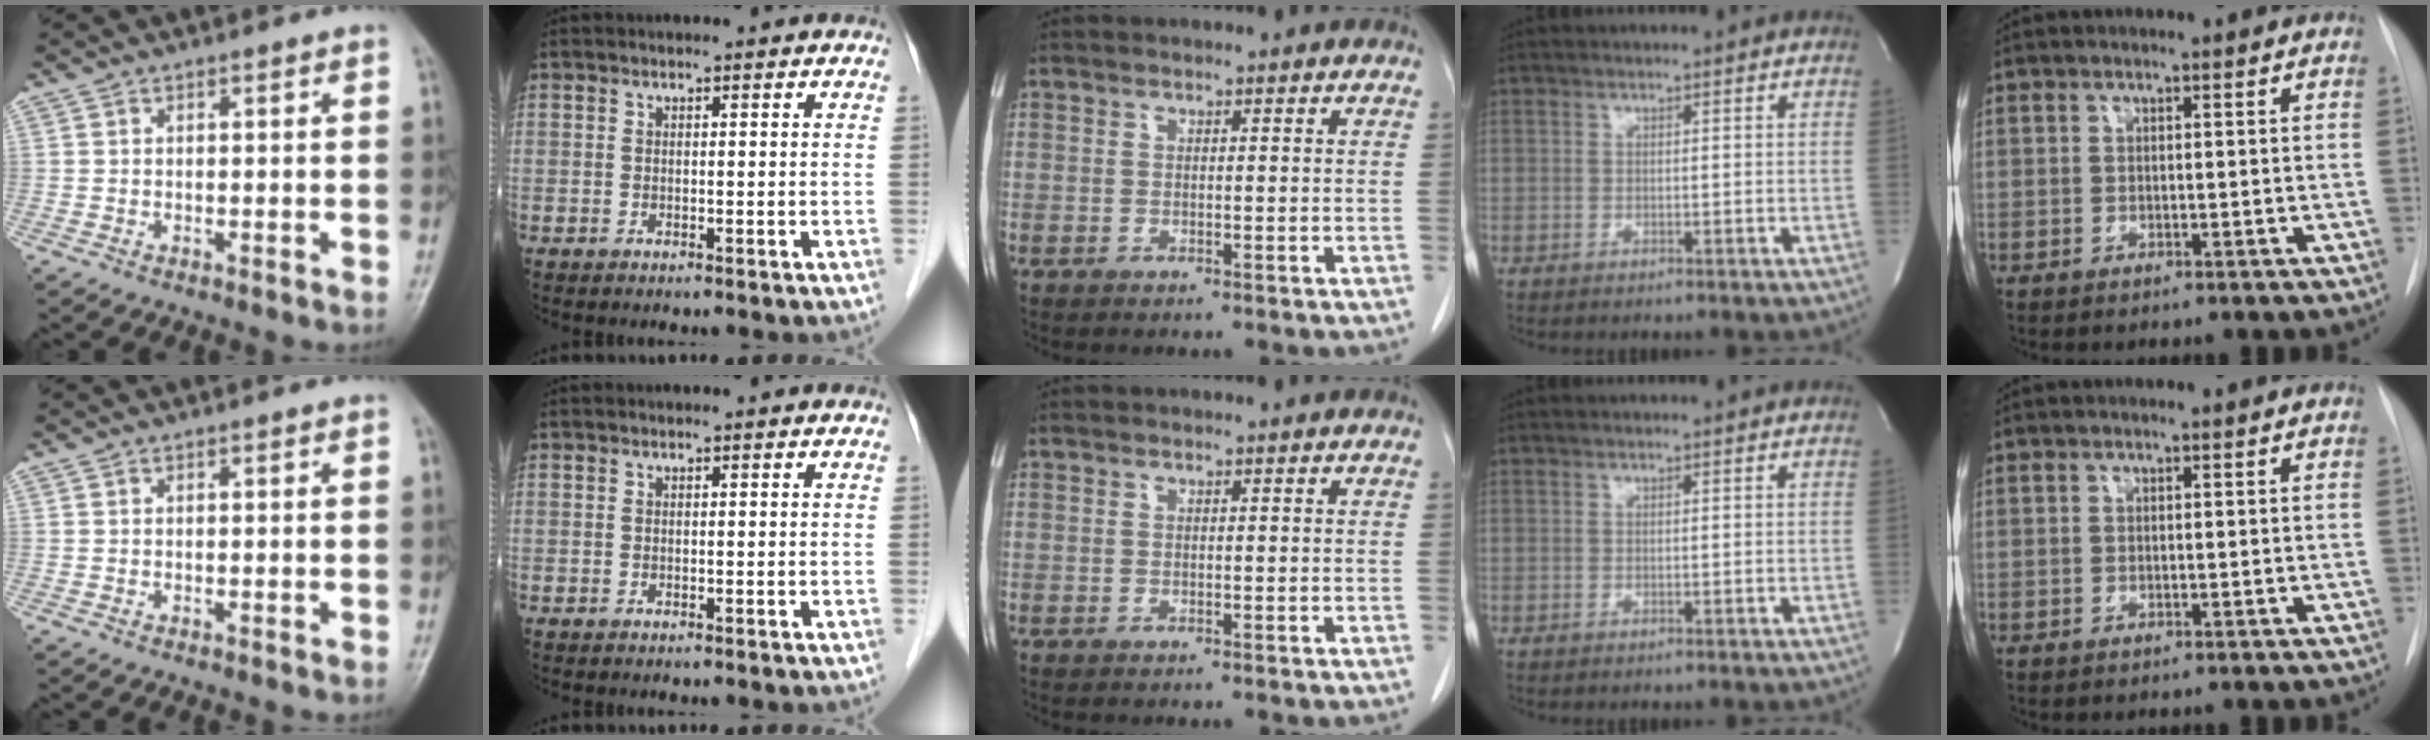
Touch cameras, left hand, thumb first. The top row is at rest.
{}